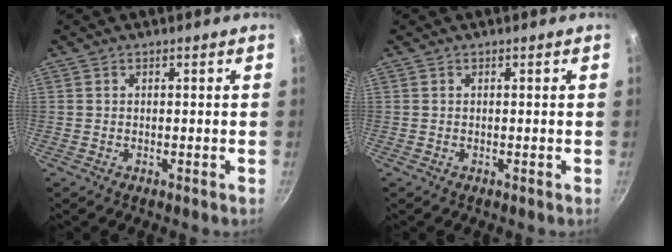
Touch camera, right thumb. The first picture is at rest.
{"total": 0.0}